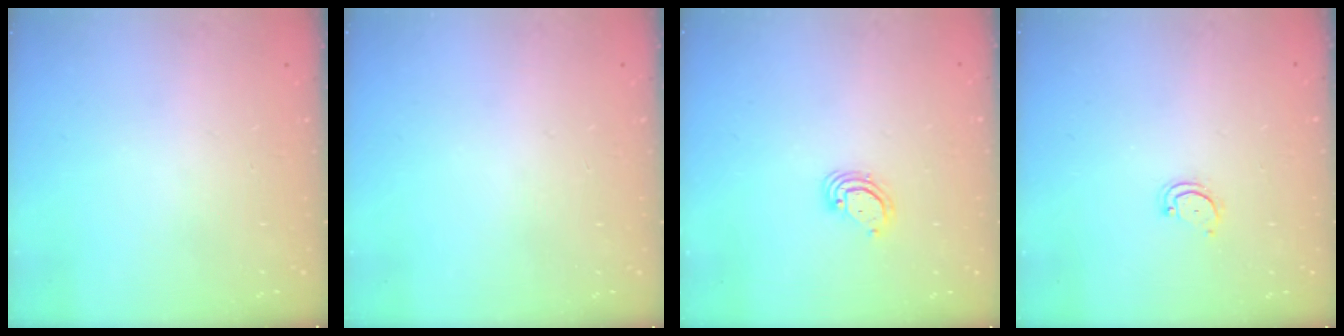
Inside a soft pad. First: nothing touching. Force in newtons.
{"total": 0.0}
{"total": 3.0, "press": 3.0, "slide": 0.2}
{"total": 2.8, "press": 2.8, "slide": 0.3}